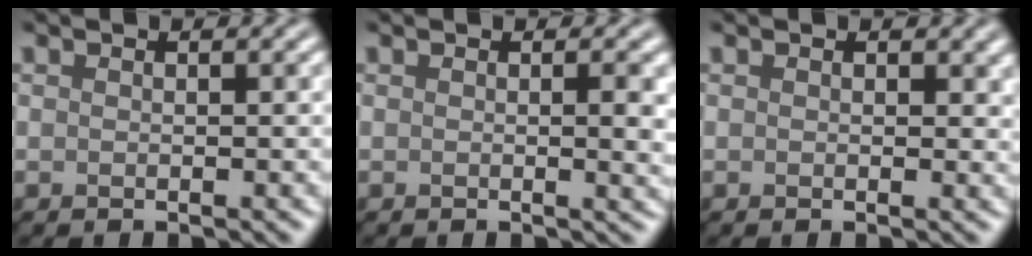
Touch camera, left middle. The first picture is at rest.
{"total": 2.1, "force": [0.1, 0.5, 2.1], "torque": [-0.023, -0.003, -0.002]}
{"total": 1.1, "force": [0.5, 0.8, 0.6], "torque": [-0.003, -0.002, 0.002]}